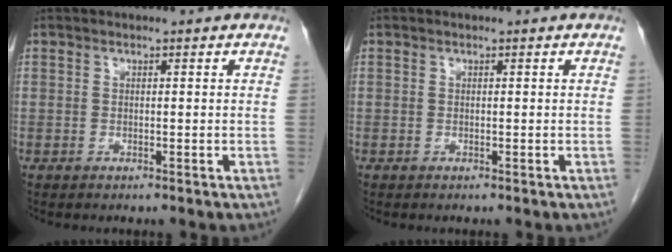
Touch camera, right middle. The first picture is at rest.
{"total": 0.0}